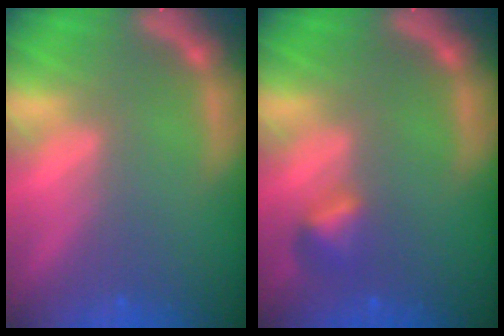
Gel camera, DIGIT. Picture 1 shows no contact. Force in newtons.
{"total": 1.9}